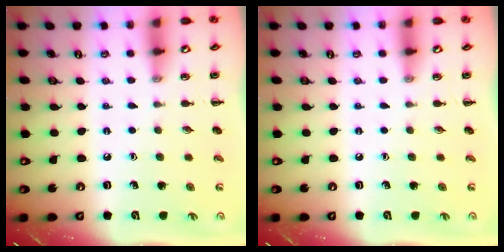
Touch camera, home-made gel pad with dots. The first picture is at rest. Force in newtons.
{"total": 0.0}